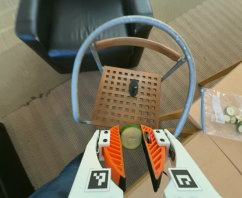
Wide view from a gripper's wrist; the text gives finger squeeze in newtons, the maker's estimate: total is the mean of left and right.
{"total": 8.3, "left": 8.3, "right": 8.2}